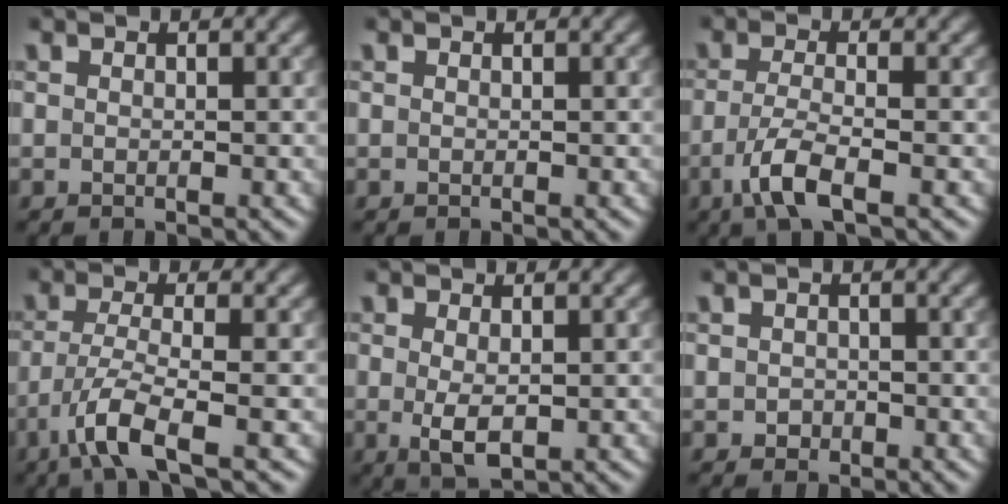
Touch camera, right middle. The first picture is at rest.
{"total": 0.0}
{"total": 3.7, "force": [-1.8, 0.9, 3.1], "torque": [-0.066, -0.003, -0.043]}
{"total": 4.5, "force": [-2.5, 0.8, 3.7], "torque": [-0.072, -0.004, -0.056]}
{"total": 2.7, "force": [-0.1, 1.1, 2.4], "torque": [-0.047, -0.006, 0.001]}
{"total": 0.9, "force": [-0.3, 0.8, 0.3], "torque": [-0.001, -0.003, -0.006]}